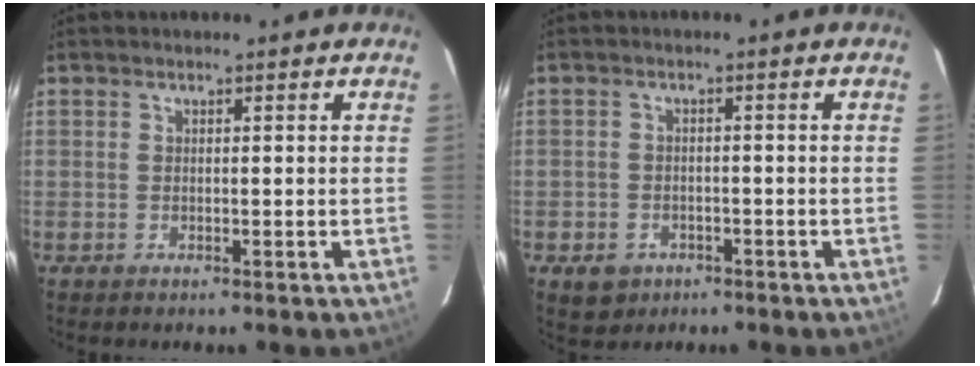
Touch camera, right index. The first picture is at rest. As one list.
[{"total": 5.1, "force": [-2.6, 4.2, 1.6], "torque": [-0.044, 0.004, -0.033]}]